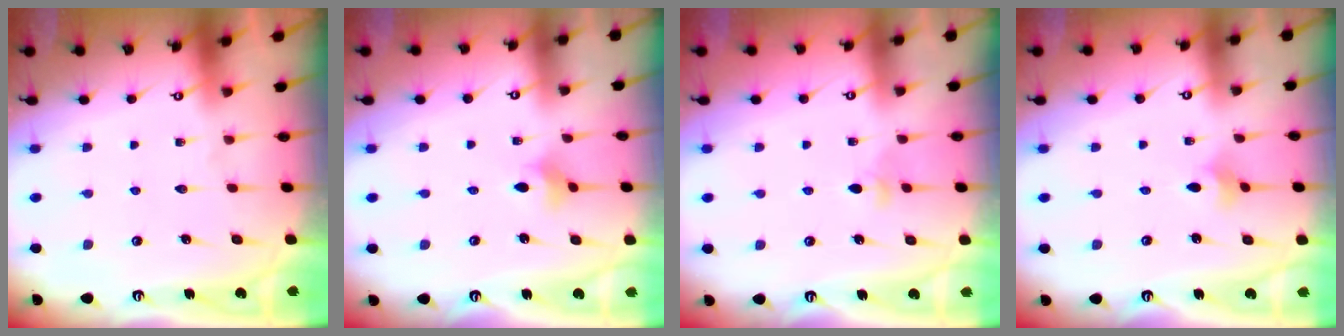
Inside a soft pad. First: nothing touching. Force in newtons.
{"total": 3.3, "press": 3.2, "slide": 0.6}
{"total": 3.1, "press": 3.0, "slide": 0.7}
{"total": 2.1, "press": 2.1, "slide": 0.5}